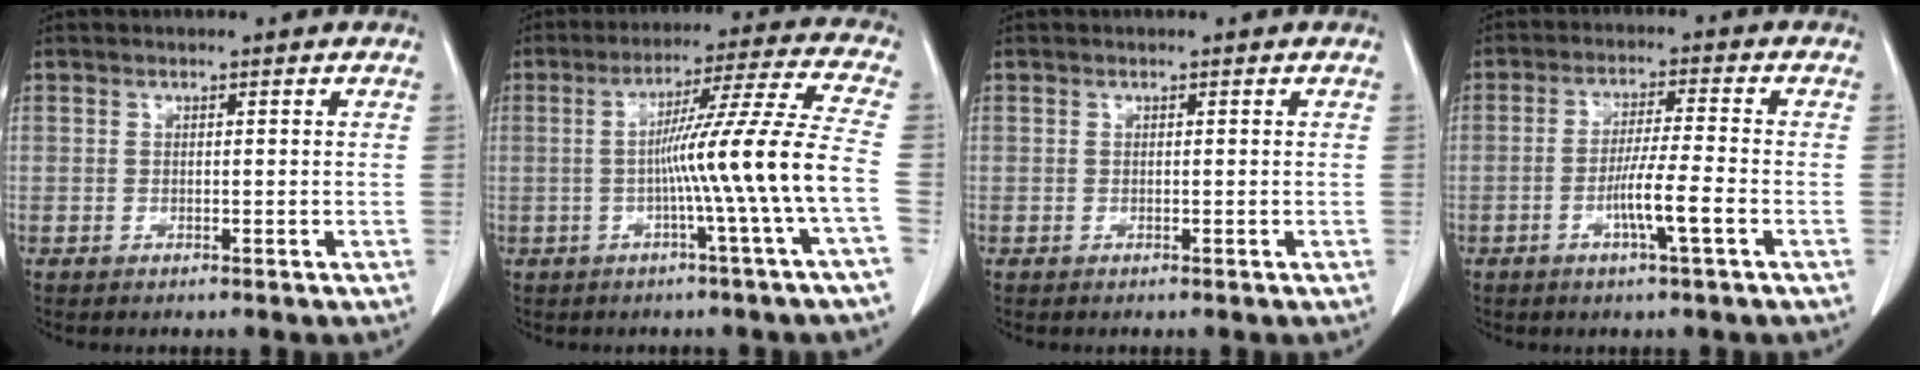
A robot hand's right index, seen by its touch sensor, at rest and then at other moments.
{"total": 12.9, "force": [-2.7, -3.0, 12.2], "torque": [-0.191, 0.005, -0.044]}
{"total": 0.0}
{"total": 6.5, "force": [-2.5, -0.4, 6.0], "torque": [-0.110, -0.006, -0.047]}